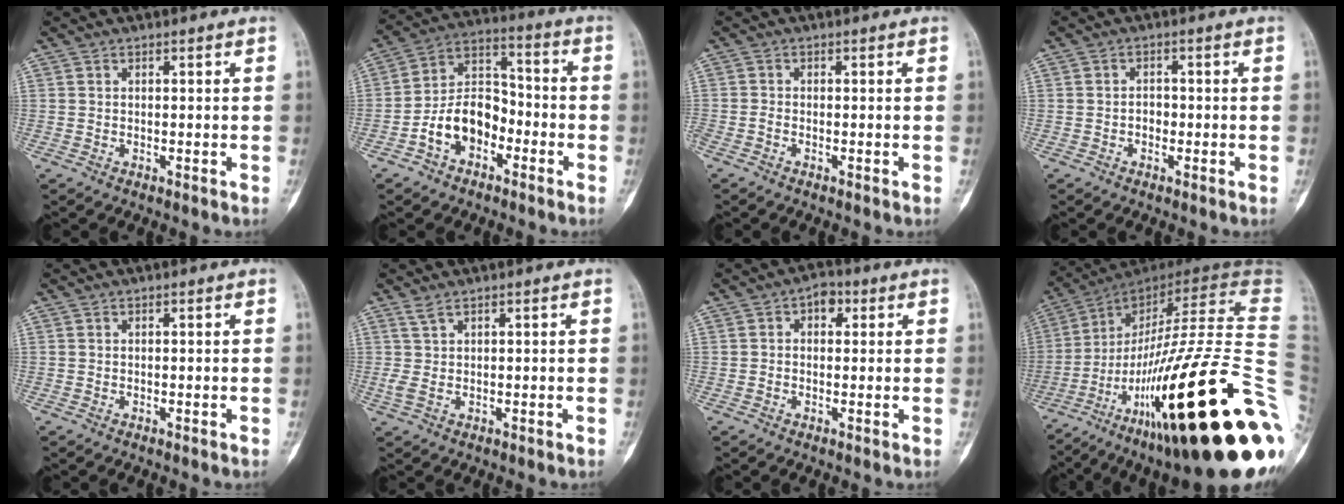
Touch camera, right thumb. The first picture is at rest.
{"total": 11.2, "force": [-4.6, 7.5, 6.9], "torque": [-0.105, 0.054, -0.089]}
{"total": 0.7, "force": [-0.5, 0.1, 0.5], "torque": [-0.019, -0.002, -0.014]}
{"total": 1.8, "force": [-0.6, 1.4, 0.9], "torque": [-0.002, 0.007, -0.013]}
{"total": 0.0}
{"total": 2.0, "force": [1.1, 0.6, 1.5], "torque": [-0.045, 0.005, 0.033]}
{"total": 3.4, "force": [1.1, 2.3, 2.3], "torque": [-0.015, 0.006, 0.008]}
{"total": 43.7, "force": [-13.0, 8.8, 40.8], "torque": [-0.559, 0.046, -0.210]}